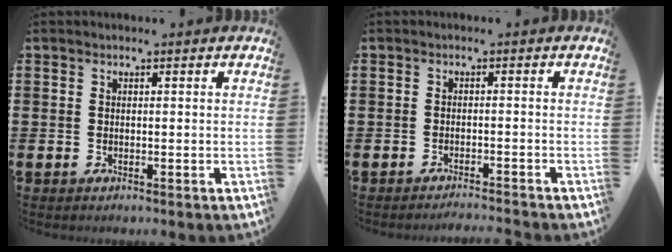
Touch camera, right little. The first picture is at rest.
{"total": 1.3, "force": [-1.3, -0.2, 0.0], "torque": [-0.001, 0.002, -0.026]}